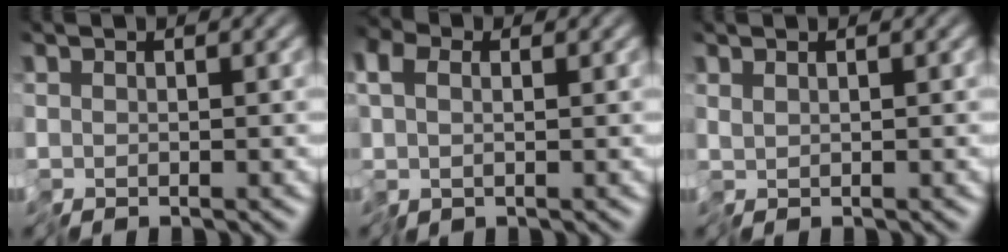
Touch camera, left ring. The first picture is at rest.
{"total": 2.5, "force": [0.3, 1.7, 1.8], "torque": [-0.050, 0.005, 0.002]}
{"total": 0.6, "force": [0.4, -0.3, 0.1], "torque": [-0.002, 0.002, 0.011]}